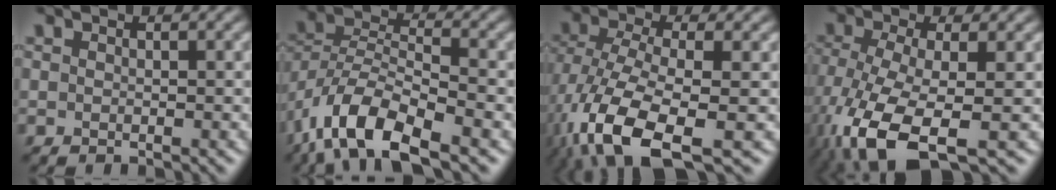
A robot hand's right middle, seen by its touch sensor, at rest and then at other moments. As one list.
[{"total": 9.5, "force": [-5.8, 3.7, 6.6], "torque": [-0.121, -0.004, -0.116]}, {"total": 11.0, "force": [-5.1, 4.4, 8.7], "torque": [-0.189, -0.018, -0.097]}, {"total": 10.2, "force": [-5.0, 3.6, 8.1], "torque": [-0.181, -0.024, -0.096]}]